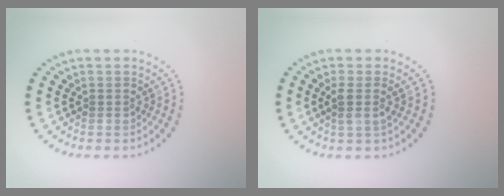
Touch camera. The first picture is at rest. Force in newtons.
{"total": 1.8, "press": 1.5, "slide": 1.0}